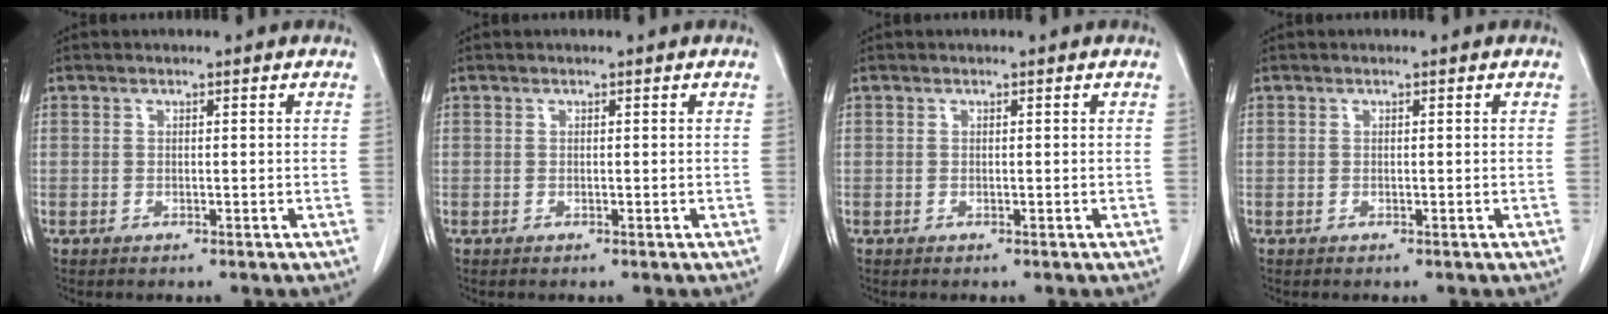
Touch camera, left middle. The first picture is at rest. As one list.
[{"total": 0.0}, {"total": 0.0}, {"total": 0.0}]